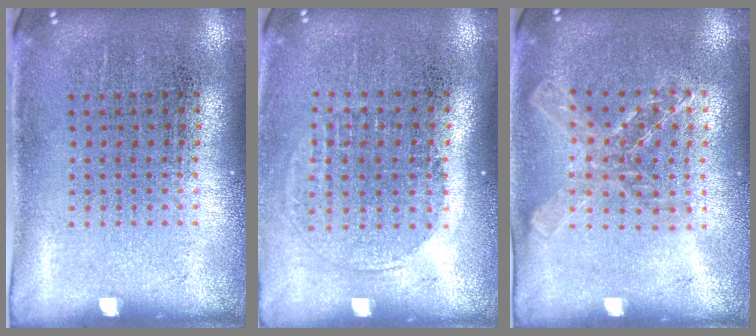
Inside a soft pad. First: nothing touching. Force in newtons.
{"total": 1.3, "press": 1.2, "slide": 0.6}
{"total": 1.4, "press": 1.3, "slide": 0.4}